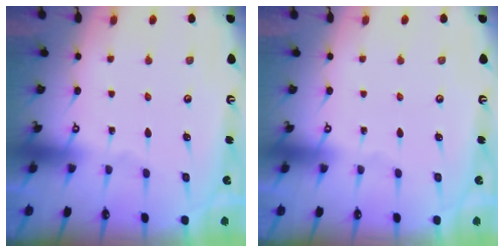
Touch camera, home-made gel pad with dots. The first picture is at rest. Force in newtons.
{"total": 0.0}